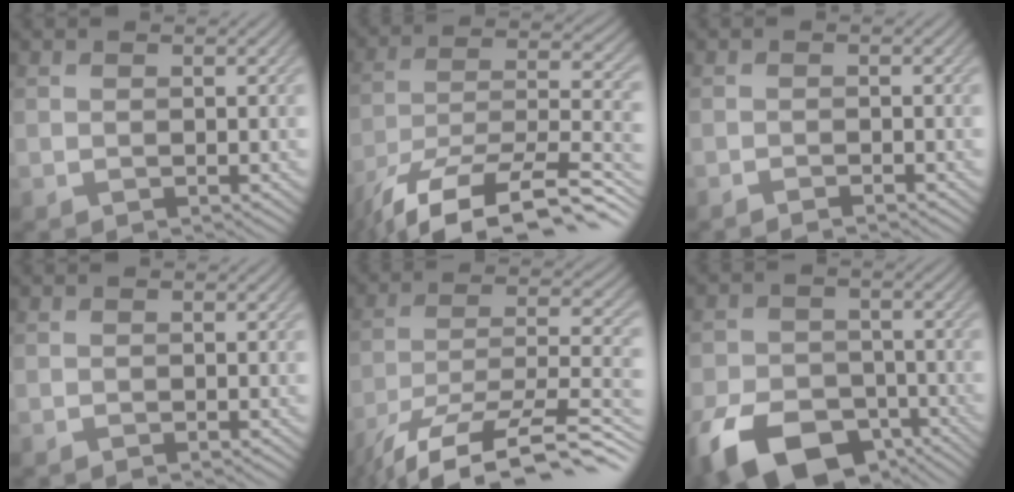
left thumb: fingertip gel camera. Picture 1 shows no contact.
{"total": 16.3, "force": [-11.6, 5.4, 10.1], "torque": [-0.207, -0.022, -0.185]}
{"total": 1.0, "force": [-0.9, 0.0, 0.5], "torque": [-0.006, 0.000, -0.018]}
{"total": 0.0}
{"total": 14.7, "force": [-10.6, 4.3, 9.3], "torque": [-0.191, -0.007, -0.178]}
{"total": 12.6, "force": [-7.4, 7.6, 6.9], "torque": [-0.148, -0.035, -0.130]}